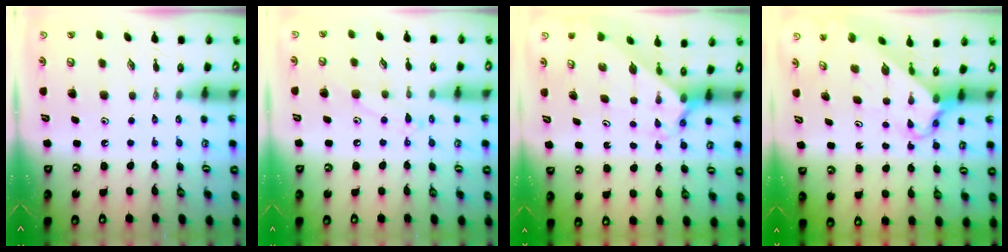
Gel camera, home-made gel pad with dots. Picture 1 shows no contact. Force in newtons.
{"total": 8.2, "press": 8.1, "slide": 0.6}
{"total": 1.8, "press": 1.8, "slide": 0.1}
{"total": 2.7, "press": 2.7, "slide": 0.2}